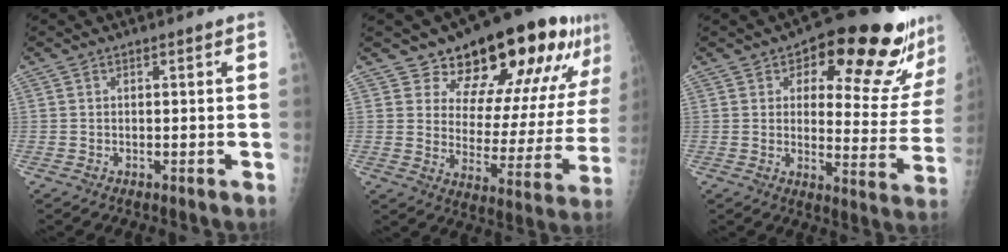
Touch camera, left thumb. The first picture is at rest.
{"total": 21.0, "force": [14.5, 9.3, 12.0], "torque": [-0.122, -0.086, 0.200]}
{"total": 21.3, "force": [12.6, 7.9, 15.1], "torque": [-0.153, -0.050, 0.166]}